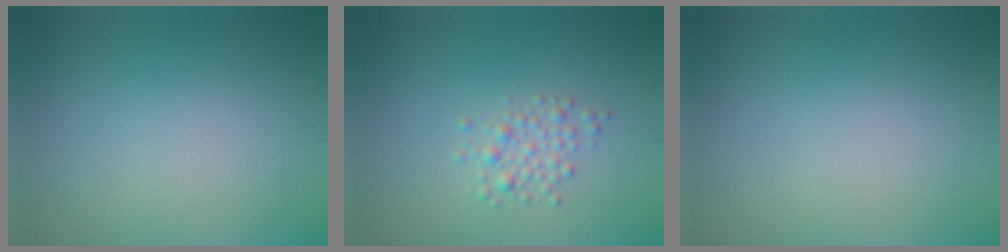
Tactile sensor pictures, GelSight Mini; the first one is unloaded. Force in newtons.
{"total": 1.9, "press": 1.9, "slide": 0.1}
{"total": 0.0}